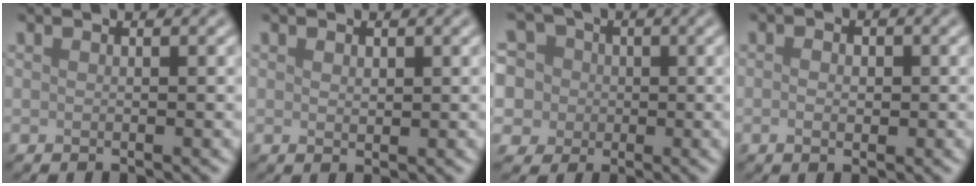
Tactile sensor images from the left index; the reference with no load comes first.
{"total": 0.7, "force": [0.4, 0.4, 0.4], "torque": [-0.007, -0.002, 0.008]}
{"total": 9.3, "force": [2.4, 8.0, 4.0], "torque": [-0.074, 0.040, 0.001]}
{"total": 1.8, "force": [-0.1, 1.2, 1.4], "torque": [-0.009, 0.000, -0.008]}